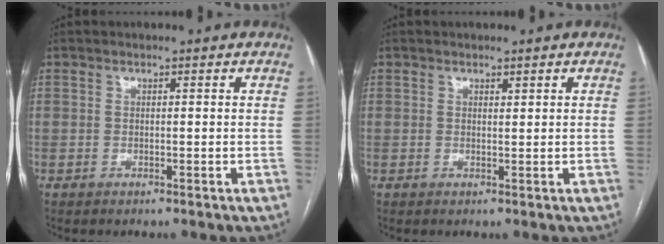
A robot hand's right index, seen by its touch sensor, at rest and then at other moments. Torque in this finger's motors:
{"motor_torque": [-0.27, 0.10, 0.08, 0.00]}